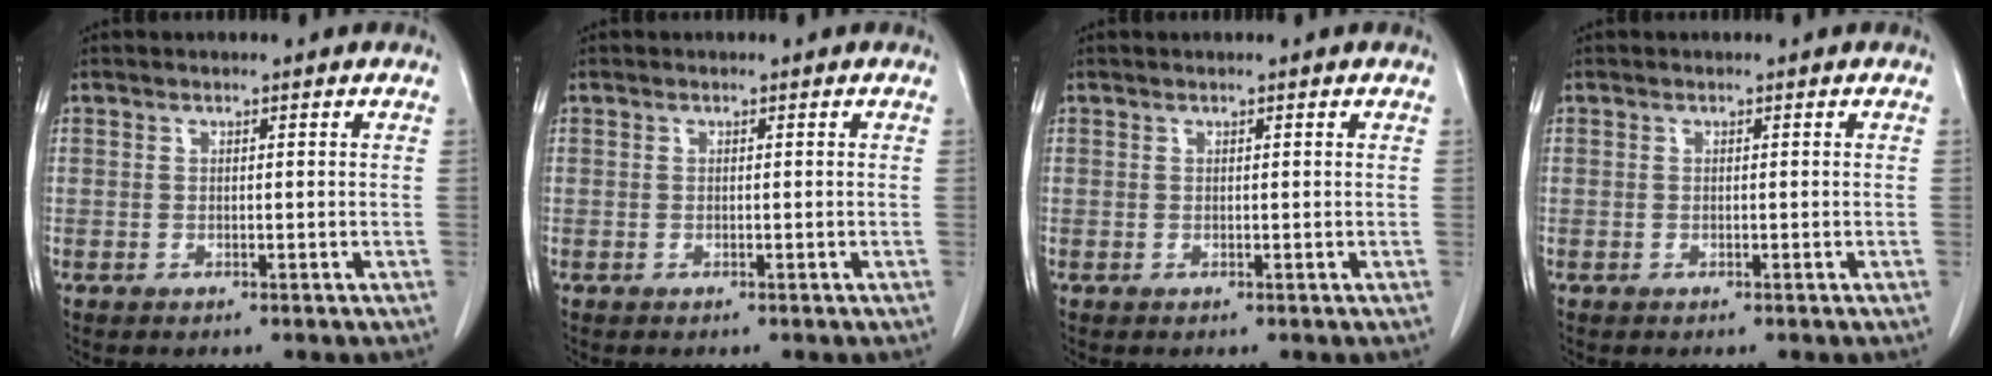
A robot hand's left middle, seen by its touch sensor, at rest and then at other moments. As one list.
[{"total": 0.0}, {"total": 0.8, "force": [0.6, 0.0, 0.5], "torque": [-0.006, 0.009, 0.010]}, {"total": 0.0}]